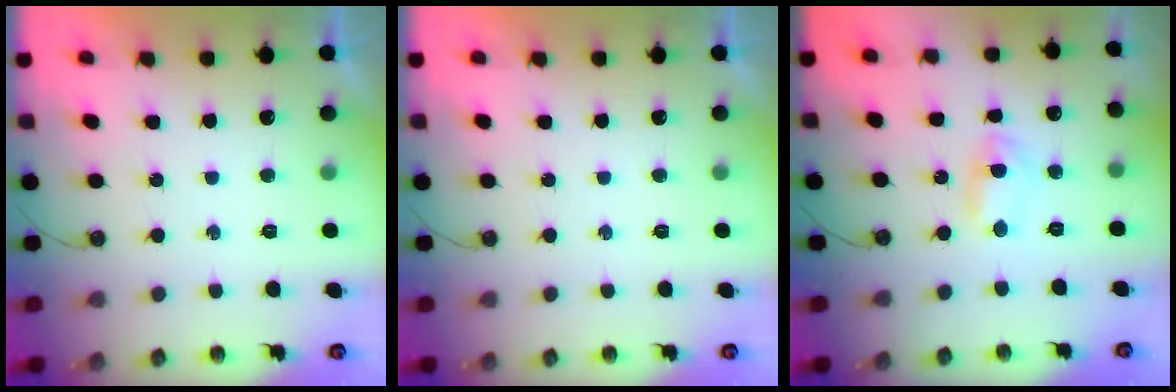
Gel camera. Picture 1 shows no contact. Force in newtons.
{"total": 0.0}
{"total": 4.6, "press": 0.9, "slide": 4.5}